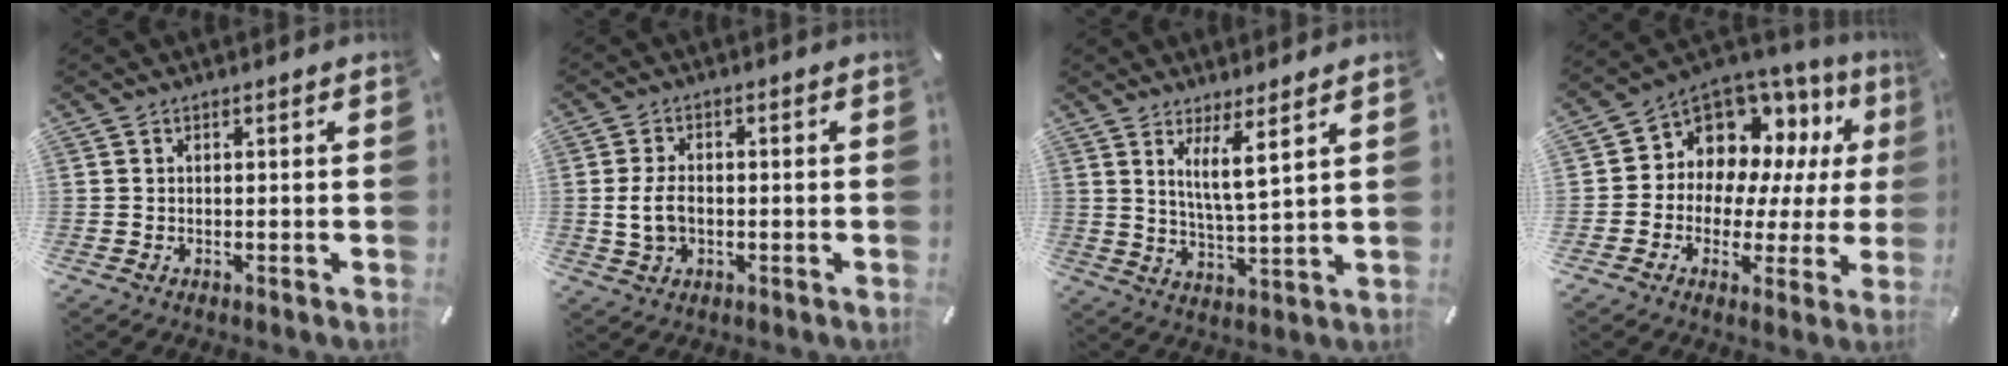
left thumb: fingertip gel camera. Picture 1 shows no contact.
{"total": 5.4, "force": [-0.6, 3.6, 4.0], "torque": [-0.089, 0.003, -0.013]}
{"total": 7.3, "force": [4.6, 0.5, 5.7], "torque": [-0.110, -0.022, 0.075]}
{"total": 10.5, "force": [5.6, 8.3, 3.1], "torque": [-0.069, -0.054, 0.110]}